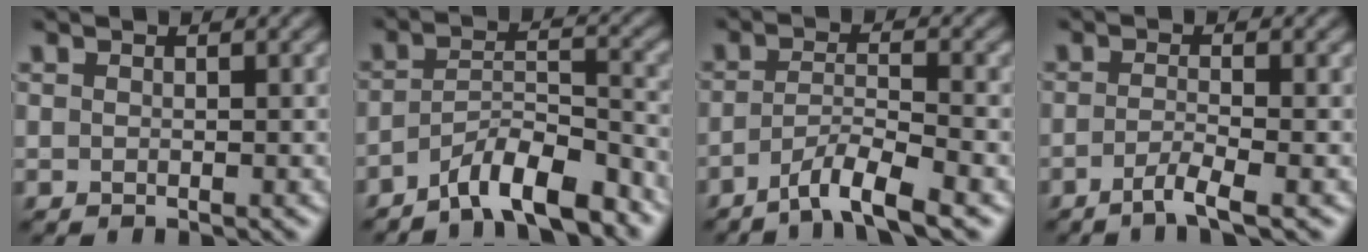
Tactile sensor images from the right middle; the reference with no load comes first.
{"total": 6.7, "force": [-5.3, 1.5, 3.8], "torque": [-0.057, 0.005, -0.090]}
{"total": 4.8, "force": [-3.3, 0.7, 3.4], "torque": [-0.055, 0.001, -0.067]}
{"total": 2.4, "force": [-1.3, 0.3, 2.0], "torque": [-0.032, 0.000, -0.036]}